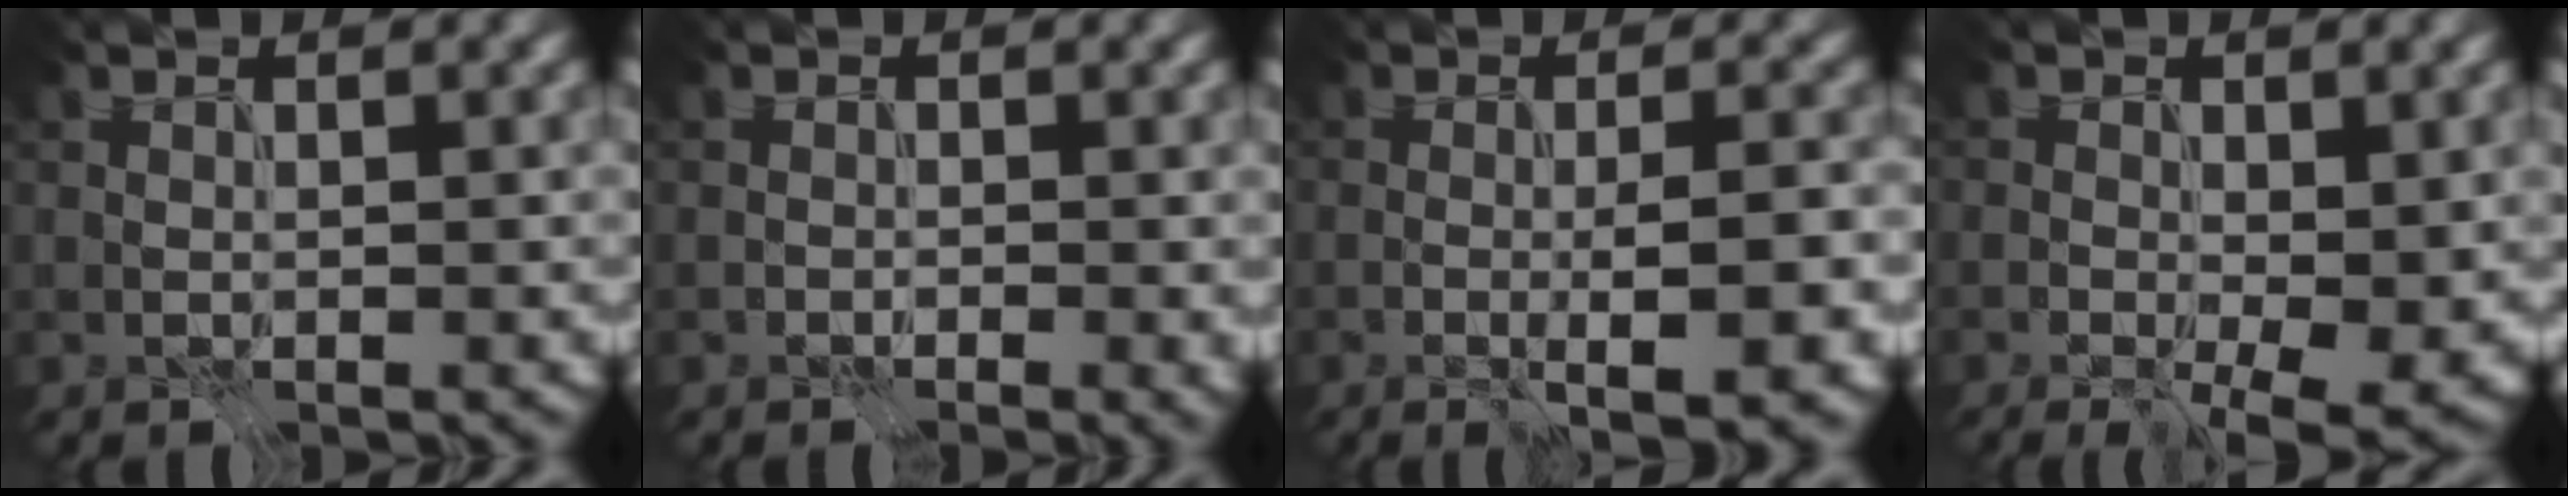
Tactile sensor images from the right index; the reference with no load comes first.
{"total": 0.6, "force": [0.1, 0.2, 0.6], "torque": [-0.001, 0.000, 0.003]}
{"total": 4.7, "force": [-1.6, 1.0, 4.4], "torque": [-0.053, 0.002, -0.022]}
{"total": 4.6, "force": [-0.4, 1.9, 4.2], "torque": [-0.060, -0.011, -0.002]}